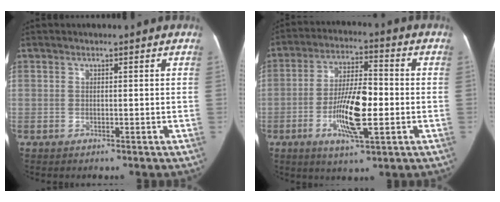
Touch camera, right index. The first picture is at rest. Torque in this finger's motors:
{"motor_torque": [1.03, -0.79, 0.30, 0.07]}